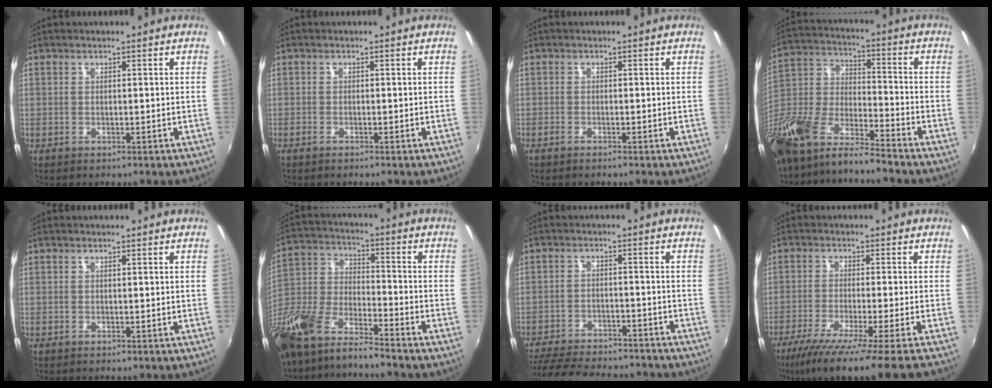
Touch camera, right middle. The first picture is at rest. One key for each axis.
{"total": 0.9, "fx": -0.8, "fy": 0.0, "fz": 0.4, "tx": -0.011, "ty": -0.002, "tz": -0.018}
{"total": 1.1, "fx": -1.0, "fy": 0.0, "fz": 0.5, "tx": -0.017, "ty": -0.001, "tz": -0.022}
{"total": 17.6, "fx": -13.1, "fy": 4.9, "fz": 10.6, "tx": -0.234, "ty": -0.017, "tz": -0.262}
{"total": 0.0}
{"total": 15.8, "fx": -12.1, "fy": 4.3, "fz": 9.3, "tx": -0.212, "ty": -0.012, "tz": -0.247}
{"total": 19.4, "fx": -16.9, "fy": 5.3, "fz": 8.0, "tx": -0.170, "ty": -0.014, "tz": -0.237}
{"total": 13.4, "fx": -10.6, "fy": -2.3, "fz": 7.7, "tx": -0.148, "ty": -0.053, "tz": -0.171}